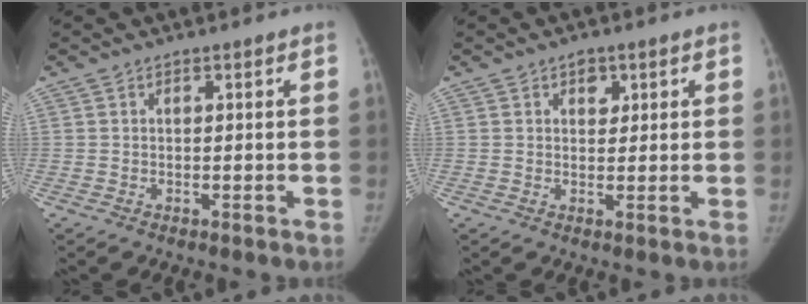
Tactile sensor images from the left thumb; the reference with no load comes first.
{"total": 2.7, "force": [1.3, 2.0, 1.3], "torque": [0.001, -0.005, 0.017]}